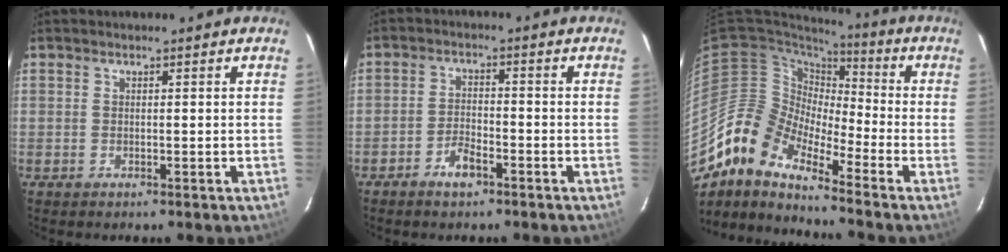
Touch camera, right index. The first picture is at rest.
{"total": 3.9, "force": [-2.9, 1.5, 2.2], "torque": [-0.054, 0.004, -0.053]}
{"total": 11.8, "force": [-9.5, 4.2, 5.7], "torque": [-0.083, -0.002, -0.200]}